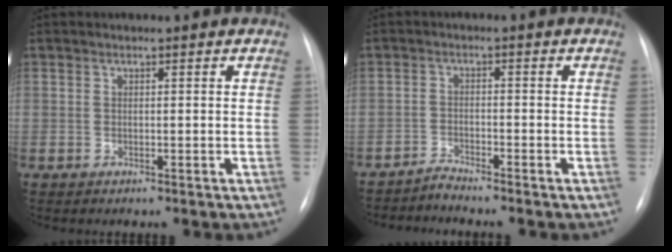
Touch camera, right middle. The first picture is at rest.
{"total": 2.1, "force": [-2.0, -0.4, -0.4], "torque": [0.009, -0.012, -0.040]}